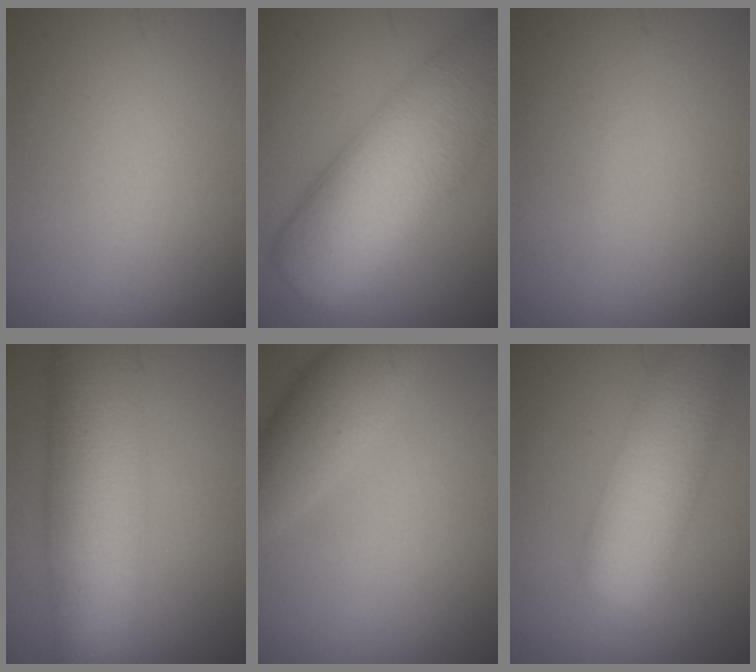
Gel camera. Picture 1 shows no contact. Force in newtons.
{"total": 12.4, "press": 12.4, "slide": 0.7}
{"total": 0.0}
{"total": 10.1, "press": 10.1, "slide": 0.1}
{"total": 4.5, "press": 4.5, "slide": 0.3}
{"total": 6.8, "press": 6.8, "slide": 0.5}